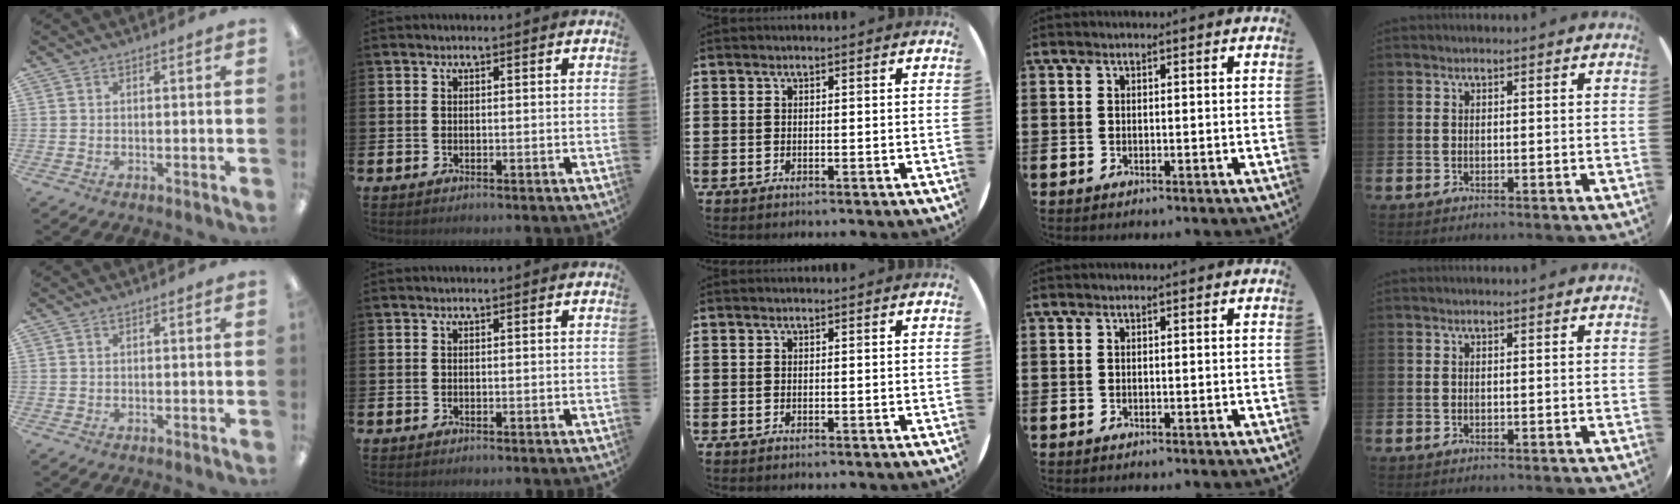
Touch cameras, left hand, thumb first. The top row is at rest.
{}